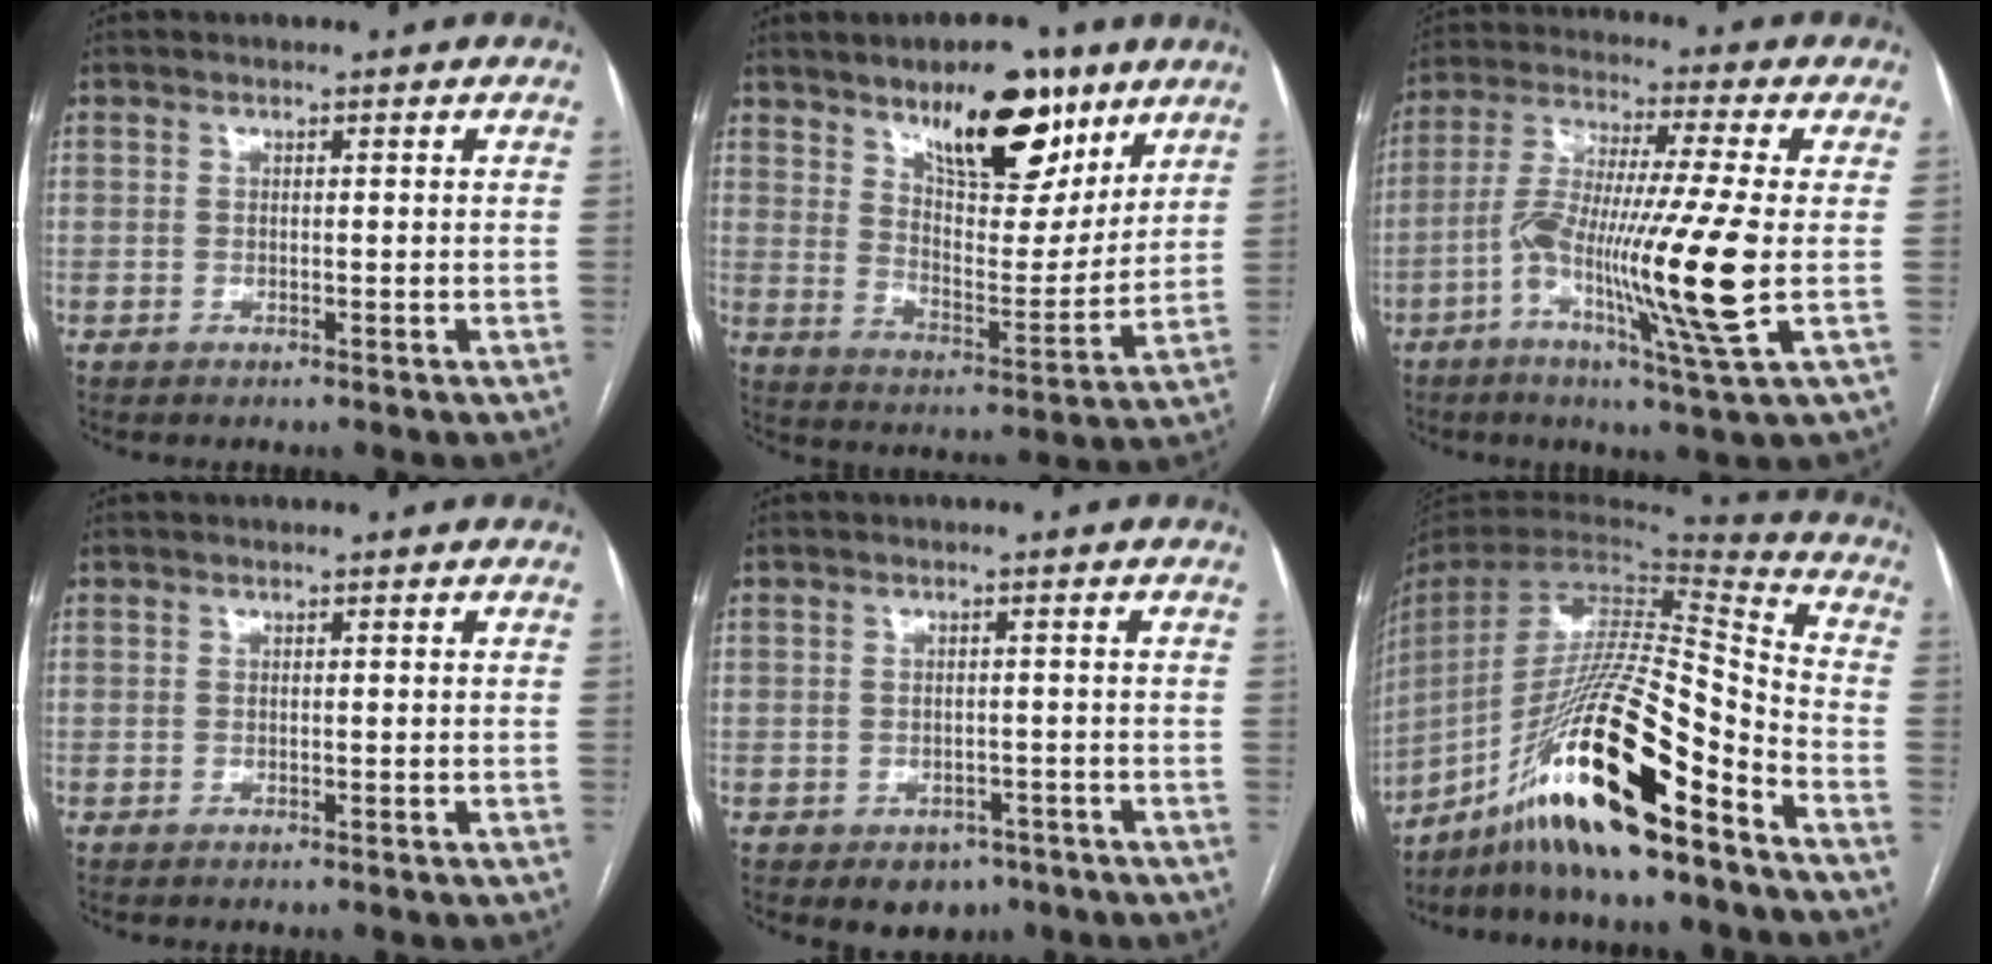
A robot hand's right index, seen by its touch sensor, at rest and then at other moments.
{"total": 15.6, "force": [10.1, 5.6, 10.5], "torque": [-0.147, -0.006, 0.166]}
{"total": 15.2, "force": [-3.6, -0.7, 14.7], "torque": [-0.292, -0.012, -0.074]}
{"total": 0.0}
{"total": 3.9, "force": [-2.2, 3.0, 1.2], "torque": [-0.005, 0.006, -0.018]}
{"total": 23.0, "force": [-14.9, 2.2, 17.4], "torque": [-0.331, -0.015, -0.267]}